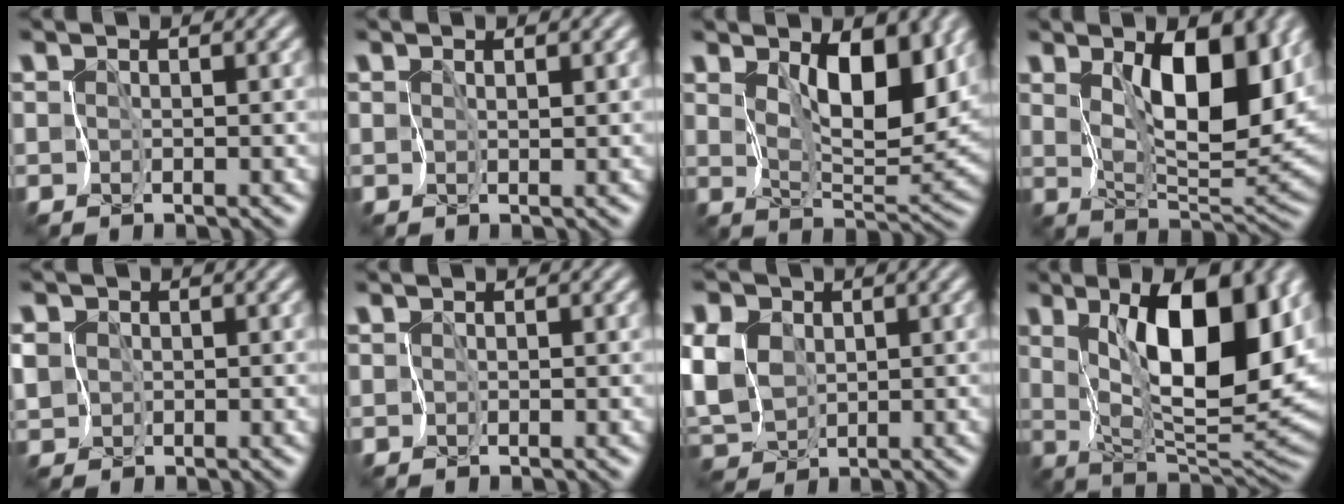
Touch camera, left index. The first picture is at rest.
{"total": 0.6, "force": [0.5, -0.2, 0.3], "torque": [-0.006, -0.005, 0.014]}
{"total": 6.5, "force": [2.6, 2.7, 5.2], "torque": [-0.084, -0.015, 0.044]}
{"total": 8.3, "force": [2.8, 3.3, 7.0], "torque": [-0.114, -0.011, 0.046]}
{"total": 3.1, "force": [-0.1, 2.9, 1.1], "torque": [-0.039, 0.004, -0.009]}
{"total": 0.0}
{"total": 6.4, "force": [0.5, 5.0, 4.0], "torque": [-0.096, 0.007, -0.005]}
{"total": 10.9, "force": [3.3, 4.0, 9.6], "torque": [-0.148, -0.011, 0.058]}